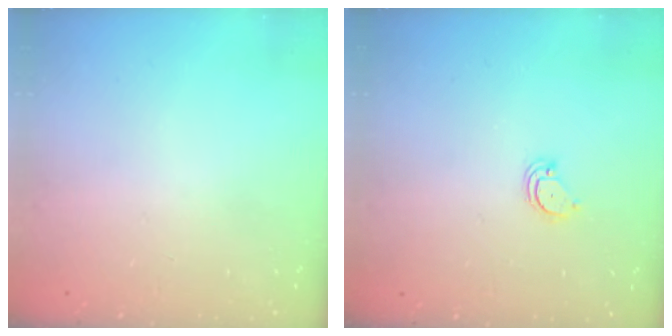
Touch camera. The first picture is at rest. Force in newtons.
{"total": 2.6, "press": 2.6, "slide": 0.2}